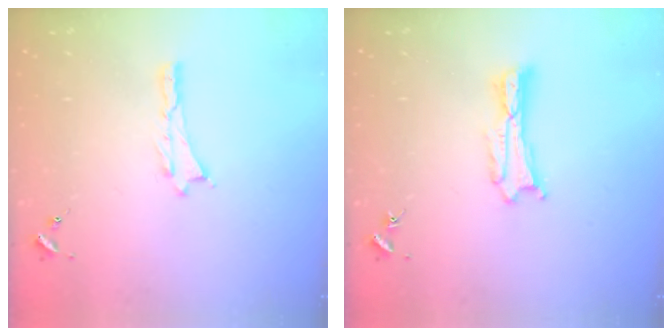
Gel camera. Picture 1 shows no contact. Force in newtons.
{"total": 0.9, "press": 0.9, "slide": 0.2}